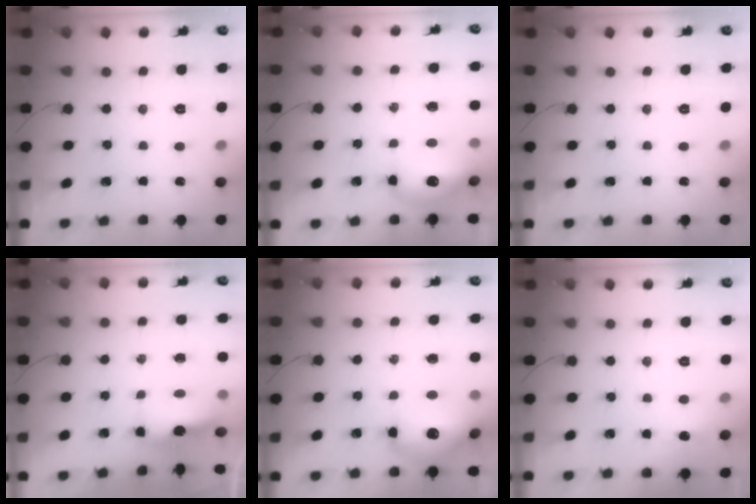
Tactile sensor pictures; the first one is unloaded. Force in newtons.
{"total": 12.6, "press": 12.3, "slide": 3.0}
{"total": 0.0}
{"total": 7.6, "press": 7.5, "slide": 0.8}
{"total": 14.1, "press": 13.7, "slide": 3.3}
{"total": 8.0, "press": 4.2, "slide": 6.7}